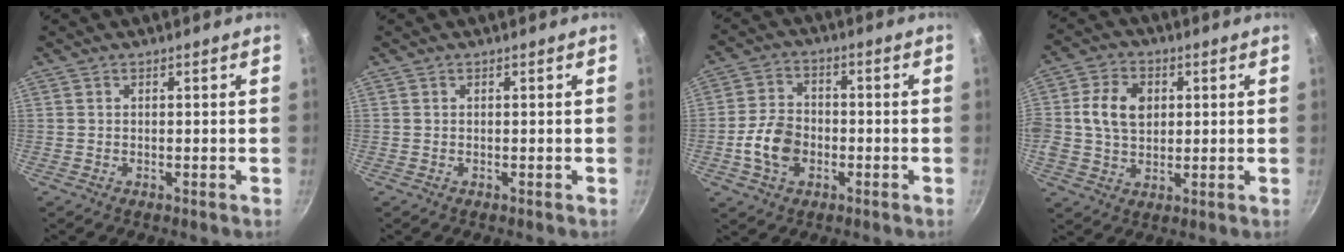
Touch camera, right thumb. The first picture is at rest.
{"total": 0.0}
{"total": 8.9, "force": [-2.4, 6.4, 5.7], "torque": [-0.091, 0.021, -0.051]}
{"total": 9.9, "force": [1.6, 7.3, 6.5], "torque": [-0.105, 0.009, 0.020]}